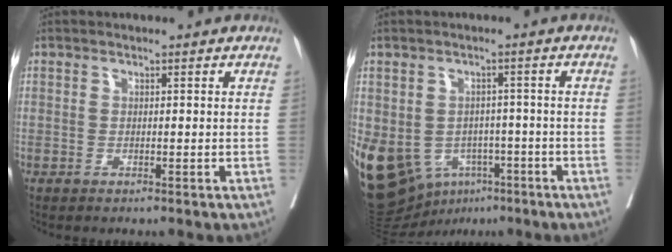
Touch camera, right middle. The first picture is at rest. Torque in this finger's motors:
{"motor_torque": [0.41, -0.18, 1.06, 0.21]}